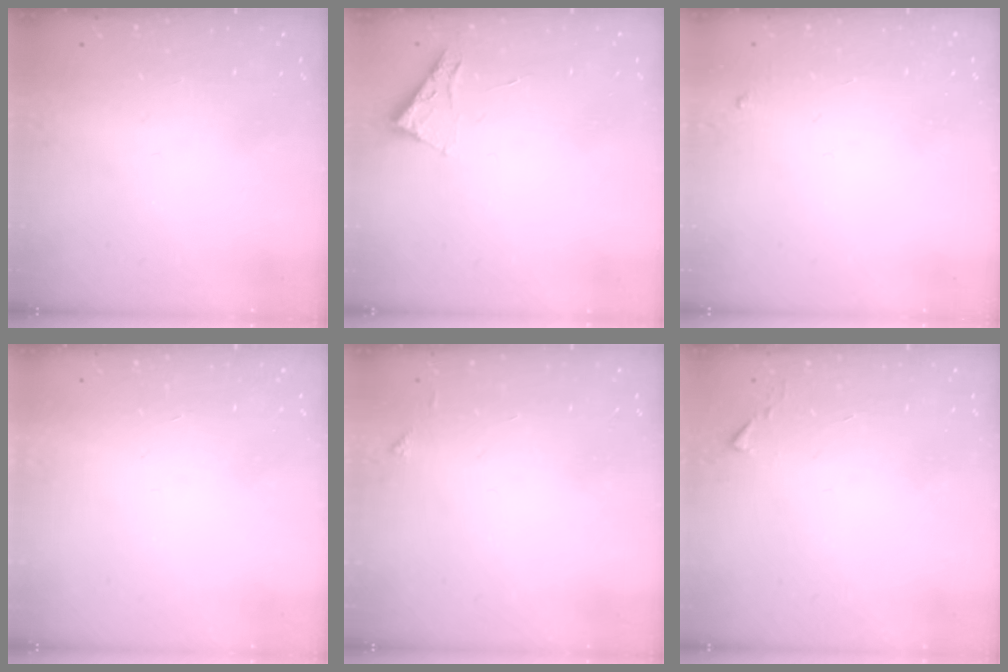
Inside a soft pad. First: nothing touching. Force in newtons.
{"total": 3.4, "press": 3.3, "slide": 0.5}
{"total": 3.5, "press": 3.4, "slide": 0.4}
{"total": 1.7, "press": 1.7, "slide": 0.1}
{"total": 3.6, "press": 3.6, "slide": 0.5}
{"total": 1.1, "press": 1.1, "slide": 0.1}